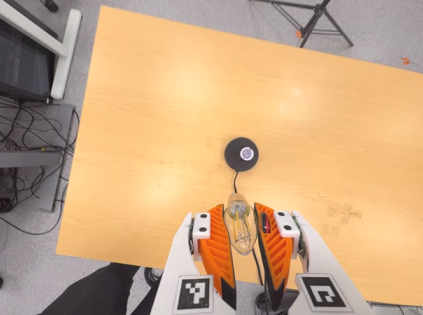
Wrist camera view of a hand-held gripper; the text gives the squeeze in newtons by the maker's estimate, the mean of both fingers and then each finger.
{"total": 19.0, "left": 22.3, "right": 15.7}